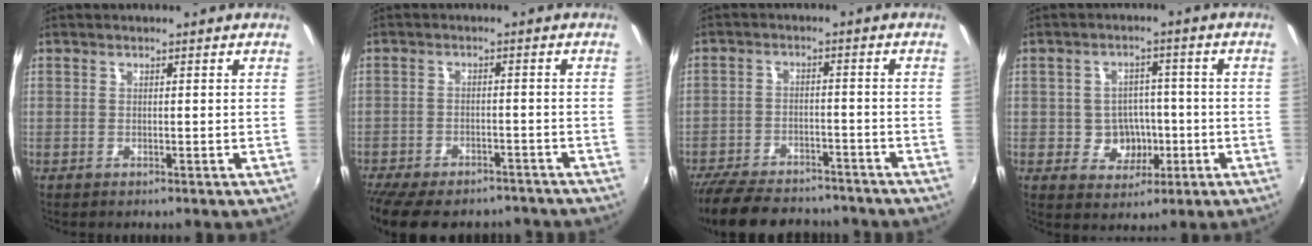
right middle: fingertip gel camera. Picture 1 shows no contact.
{"total": 15.5, "force": [-12.7, 6.0, 6.5], "torque": [-0.149, -0.016, -0.178]}
{"total": 18.0, "force": [-14.8, 7.3, 7.4], "torque": [-0.176, 0.001, -0.218]}
{"total": 6.5, "force": [-1.4, 5.9, 2.4], "torque": [-0.051, 0.016, -0.006]}